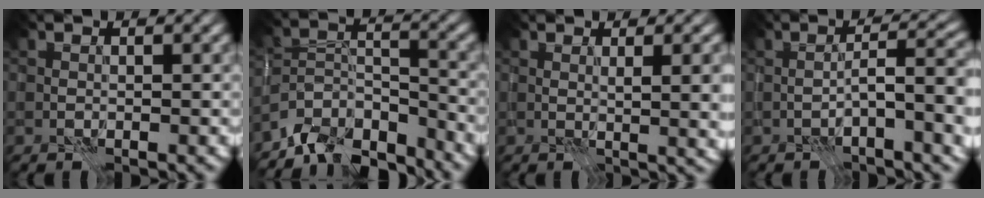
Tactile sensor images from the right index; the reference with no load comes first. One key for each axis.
{"total": 8.1, "fx": -7.1, "fy": 3.0, "fz": 2.6, "tx": -0.044, "ty": -0.006, "tz": -0.129}
{"total": 3.4, "fx": 0.3, "fy": 0.8, "fz": 3.3, "tx": -0.043, "ty": 0.002, "tz": 0.005}
{"total": 5.3, "fx": -1.8, "fy": 1.2, "fz": 4.8, "tx": -0.074, "ty": 0.017, "tz": -0.036}